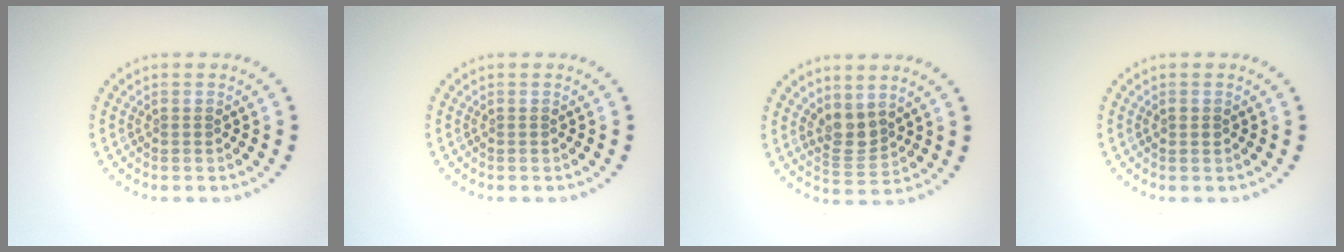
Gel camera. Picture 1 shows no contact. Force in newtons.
{"total": 0.0}
{"total": 2.7, "press": 2.2, "slide": 1.6}
{"total": 0.9, "press": 0.9, "slide": 0.3}